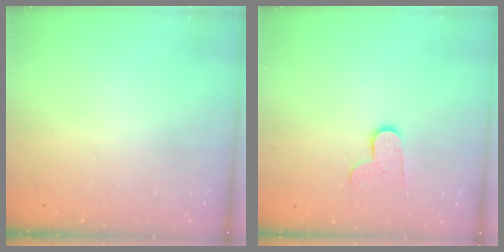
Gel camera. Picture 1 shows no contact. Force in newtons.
{"total": 7.1, "press": 7.1, "slide": 0.5}